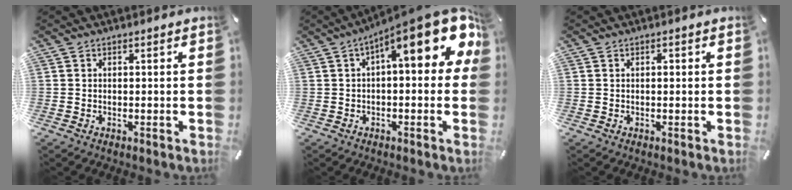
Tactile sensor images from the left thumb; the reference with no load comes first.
{"total": 17.0, "force": [6.4, 5.8, 14.7], "torque": [-0.202, -0.045, 0.098]}
{"total": 0.7, "force": [0.1, 0.5, 0.5], "torque": [-0.012, 0.001, 0.001]}